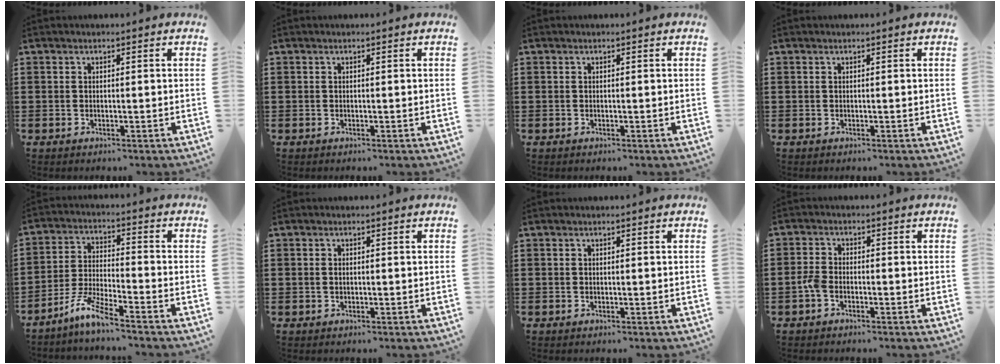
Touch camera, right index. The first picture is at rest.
{"total": 0.0}
{"total": 0.0}
{"total": 0.0}
{"total": 6.3, "force": [-5.4, -0.1, 3.3], "torque": [-0.091, -0.018, -0.109]}
{"total": 0.7, "force": [0.1, 0.5, 0.5], "torque": [-0.012, 0.002, 0.002]}
{"total": 0.0}
{"total": 2.3, "force": [-1.1, 1.2, 1.7], "torque": [-0.046, -0.002, -0.025]}